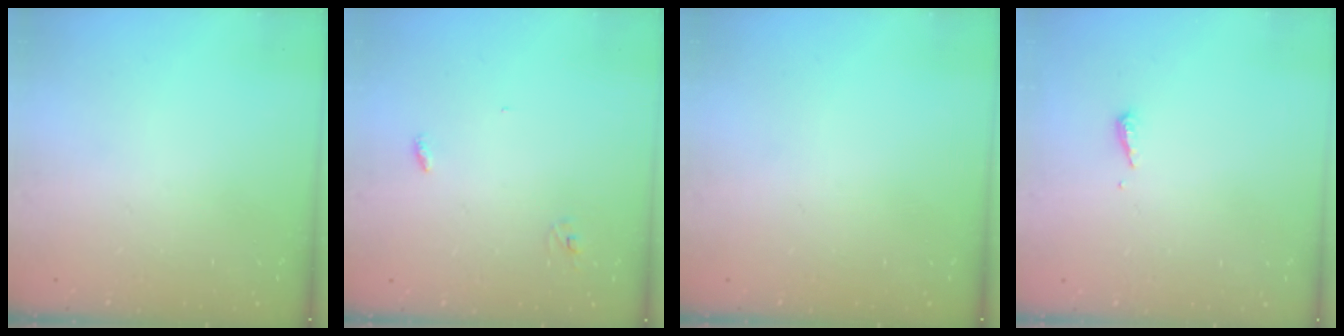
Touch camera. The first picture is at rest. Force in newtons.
{"total": 2.8, "press": 2.8, "slide": 0.3}
{"total": 0.0}
{"total": 4.8, "press": 4.8, "slide": 0.5}